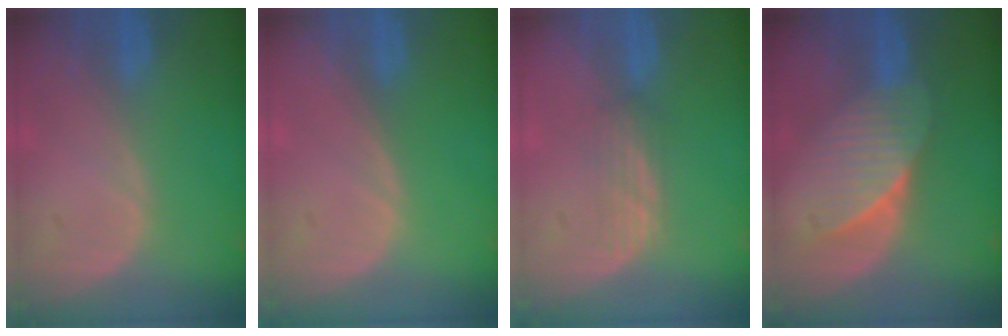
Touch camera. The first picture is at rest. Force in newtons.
{"total": 0.0}
{"total": 2.9, "press": 2.6, "slide": 1.2}
{"total": 7.4, "press": 6.6, "slide": 3.4}